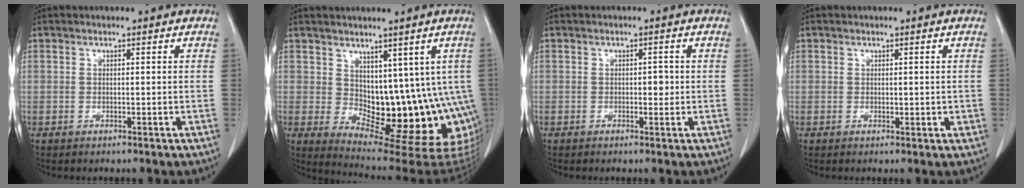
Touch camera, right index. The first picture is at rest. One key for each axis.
{"total": 14.7, "fx": 0.6, "fy": 8.2, "fz": 12.2, "tx": -0.144, "ty": -0.008, "tz": 0.025}
{"total": 1.5, "fx": 0.0, "fy": 0.9, "fz": 1.3, "tx": -0.013, "ty": 0.002, "tz": 0.000}
{"total": 1.4, "fx": 0.1, "fy": 0.9, "fz": 1.1, "tx": -0.012, "ty": -0.003, "tz": 0.004}